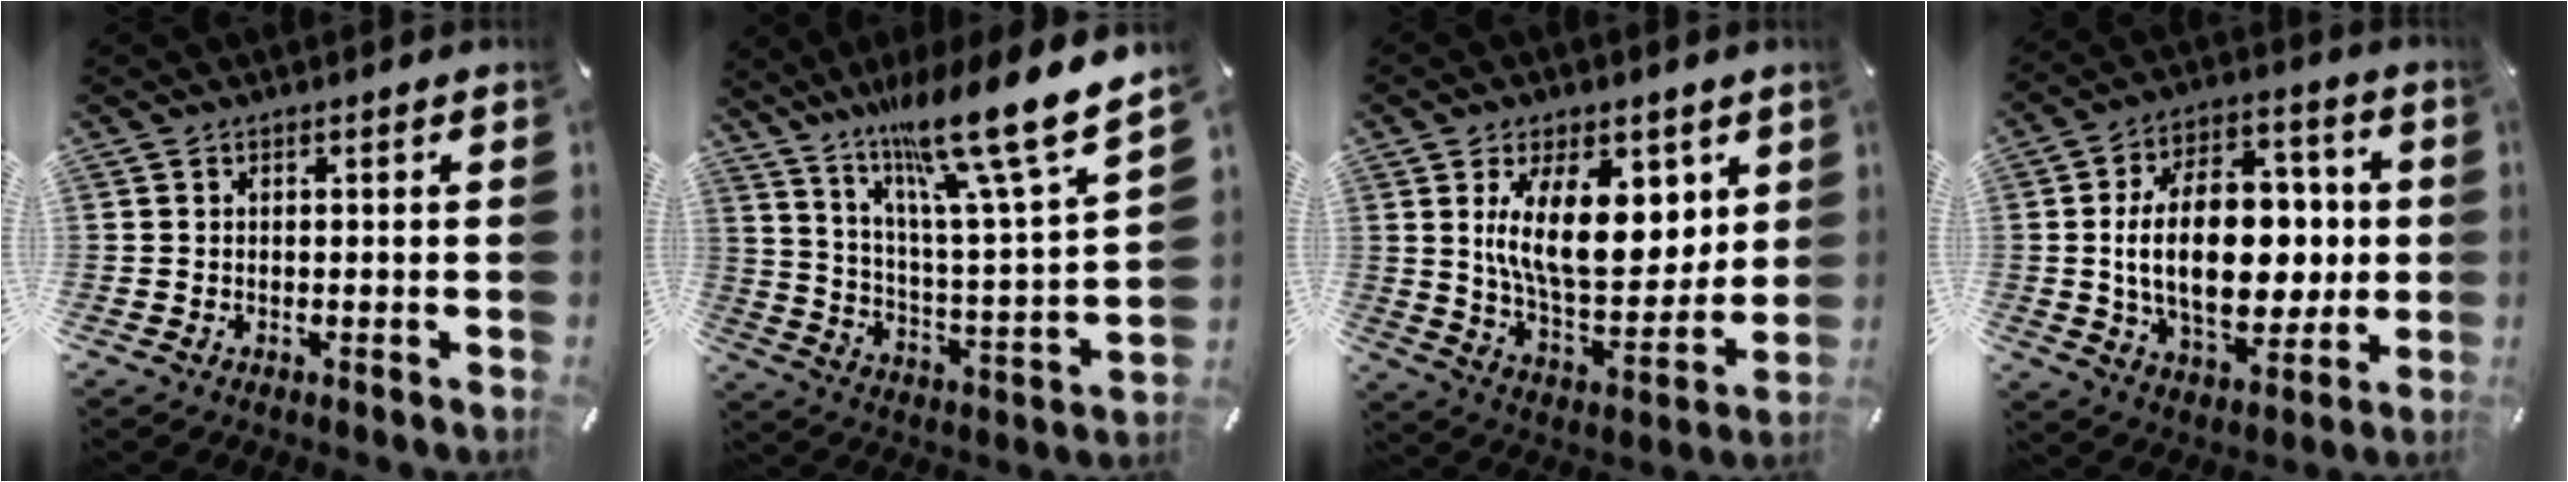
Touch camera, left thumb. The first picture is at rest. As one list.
[{"total": 19.0, "force": [16.1, 1.1, 10.1], "torque": [-0.185, -0.127, 0.260]}, {"total": 17.9, "force": [6.7, 9.4, 13.7], "torque": [-0.235, -0.028, 0.110]}, {"total": 22.2, "force": [0.1, 13.9, 17.3], "torque": [-0.304, -0.002, 0.001]}]